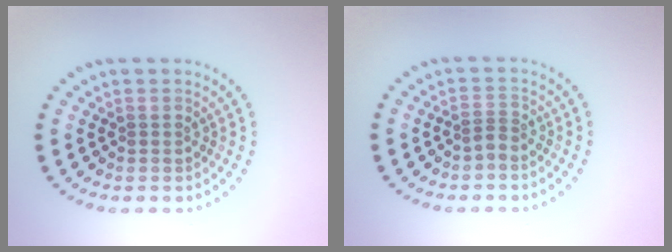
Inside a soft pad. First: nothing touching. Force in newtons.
{"total": 1.0, "press": 0.6, "slide": 0.8}